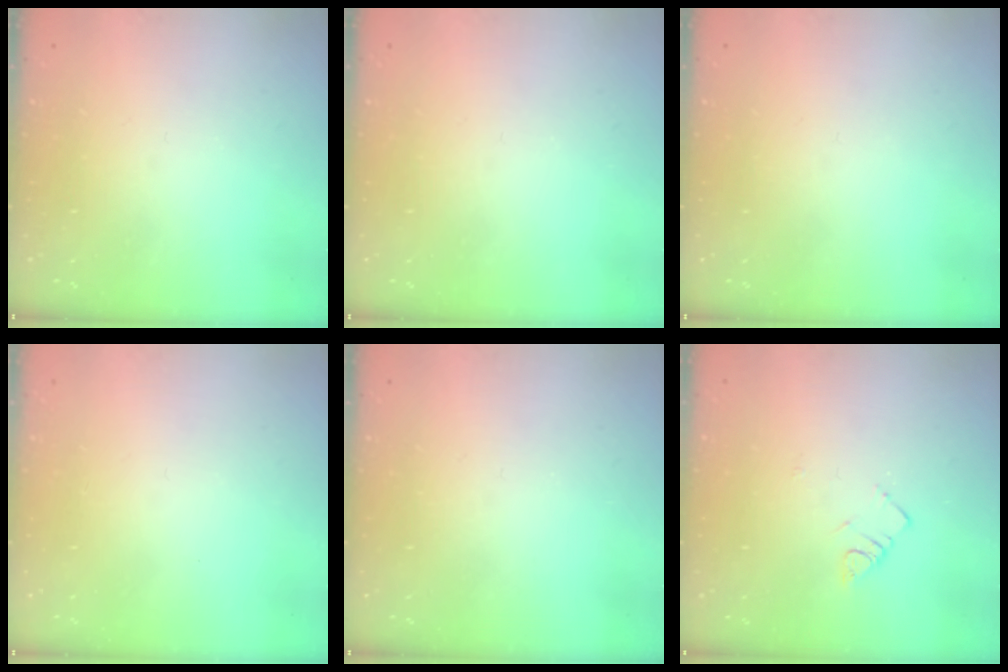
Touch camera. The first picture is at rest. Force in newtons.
{"total": 0.0}
{"total": 0.0}
{"total": 1.6, "press": 1.5, "slide": 0.1}
{"total": 0.0}
{"total": 3.2, "press": 3.1, "slide": 0.5}